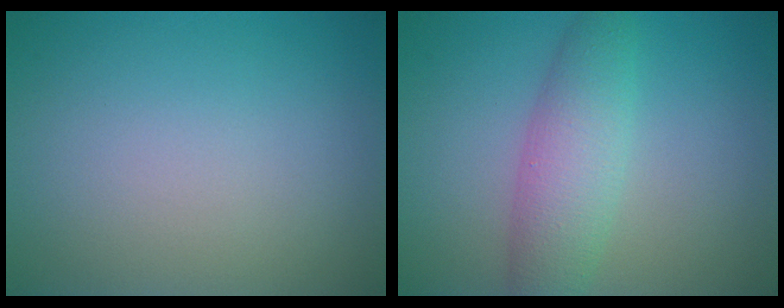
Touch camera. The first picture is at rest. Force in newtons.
{"total": 4.5, "press": 4.5, "slide": 0.1}